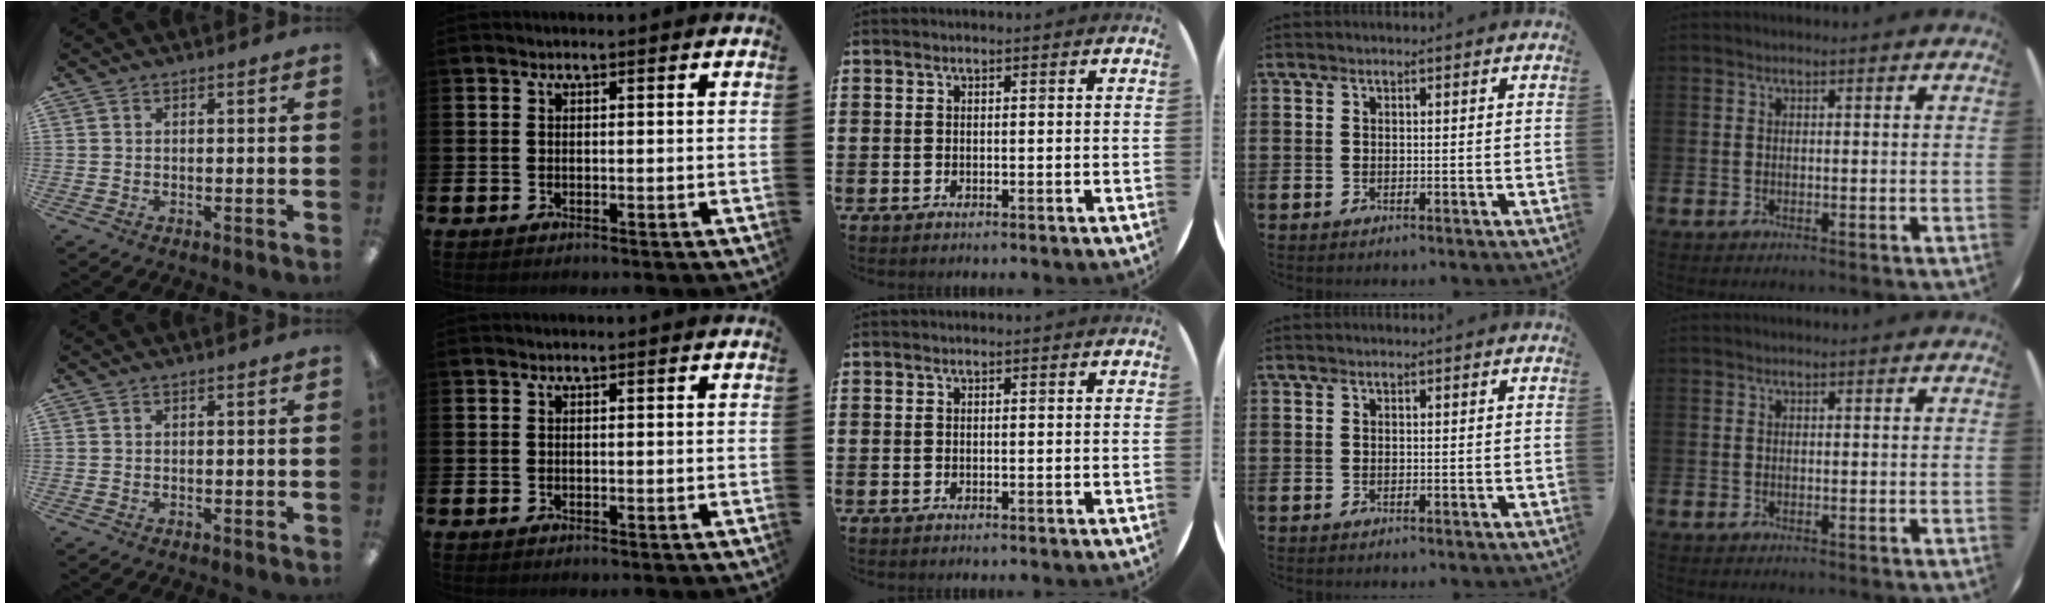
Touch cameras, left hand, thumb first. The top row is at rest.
{}